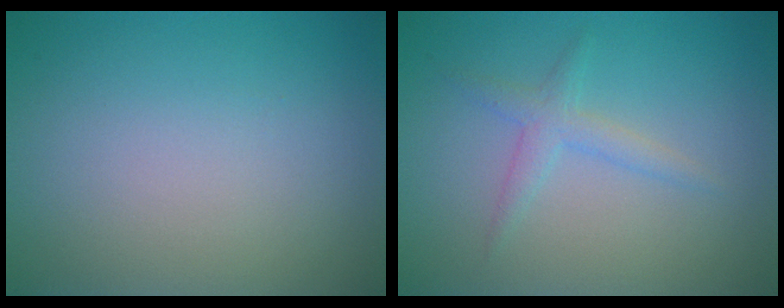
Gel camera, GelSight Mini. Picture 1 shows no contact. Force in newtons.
{"total": 1.8, "press": 1.8, "slide": 0.0}